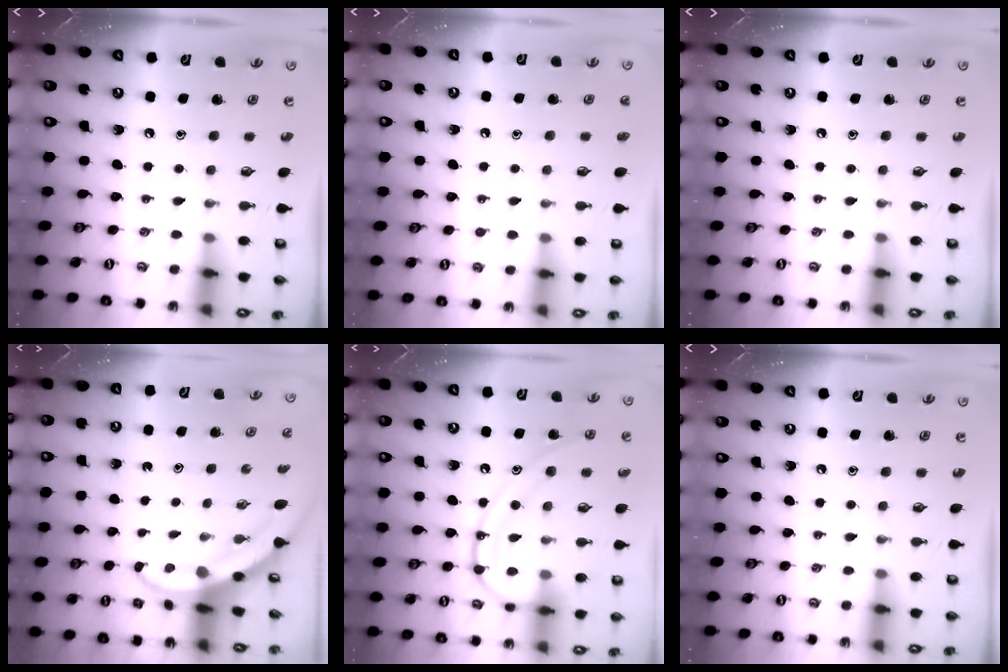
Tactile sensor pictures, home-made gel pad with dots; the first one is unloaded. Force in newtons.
{"total": 1.0, "press": 1.0, "slide": 0.1}
{"total": 0.0}
{"total": 3.9, "press": 3.9, "slide": 0.5}
{"total": 13.1, "press": 13.0, "slide": 1.4}
{"total": 0.0}